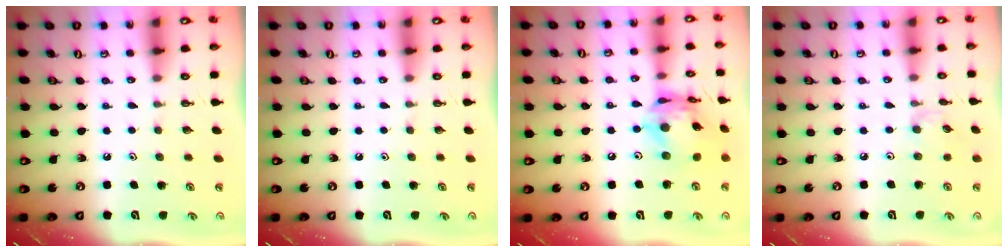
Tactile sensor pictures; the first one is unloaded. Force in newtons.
{"total": 0.0}
{"total": 14.8, "press": 14.7, "slide": 1.3}
{"total": 2.4, "press": 2.4, "slide": 0.3}